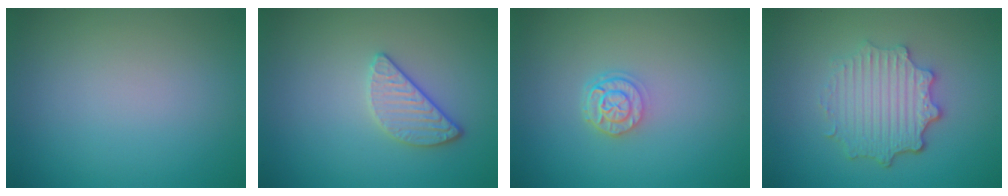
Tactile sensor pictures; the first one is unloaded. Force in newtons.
{"total": 2.4, "press": 2.2, "slide": 0.9}
{"total": 2.4, "press": 1.9, "slide": 1.5}
{"total": 4.9, "press": 3.7, "slide": 3.2}